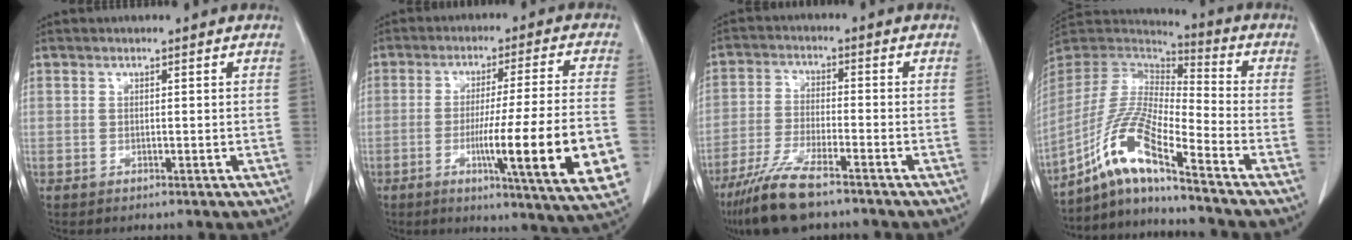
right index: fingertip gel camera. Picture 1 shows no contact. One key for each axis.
{"total": 18.5, "fx": -4.9, "fy": -0.6, "fz": 17.8, "tx": -0.221, "ty": -0.022, "tz": -0.069}
{"total": 9.7, "fx": -7.2, "fy": 1.4, "fz": 6.3, "tx": -0.130, "ty": -0.028, "tz": -0.132}
{"total": 13.4, "fx": -8.8, "fy": 0.2, "fz": 10.1, "tx": -0.218, "ty": -0.002, "tz": -0.168}